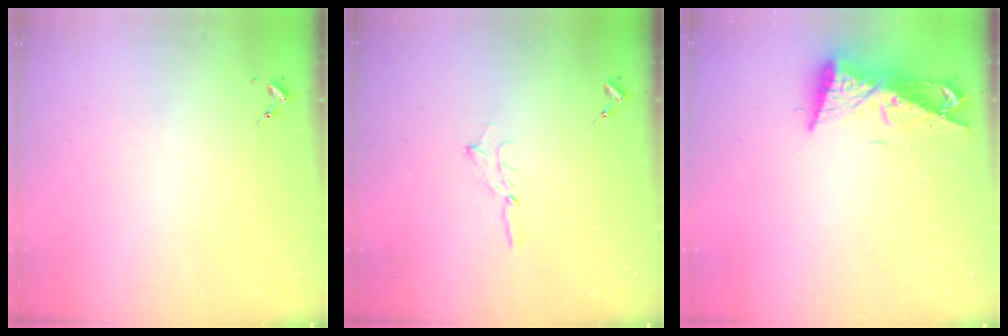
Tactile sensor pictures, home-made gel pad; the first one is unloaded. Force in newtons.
{"total": 2.5, "press": 2.5, "slide": 0.2}
{"total": 9.7, "press": 9.7, "slide": 0.7}